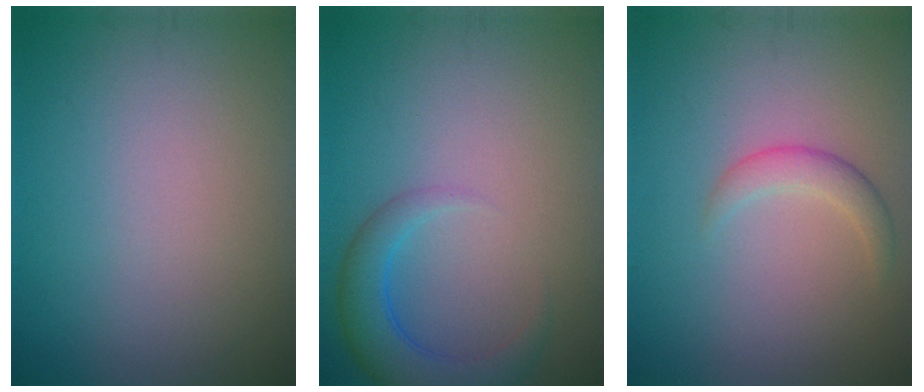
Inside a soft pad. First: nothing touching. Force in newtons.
{"total": 4.1, "press": 4.1, "slide": 0.2}
{"total": 2.5, "press": 2.5, "slide": 0.1}